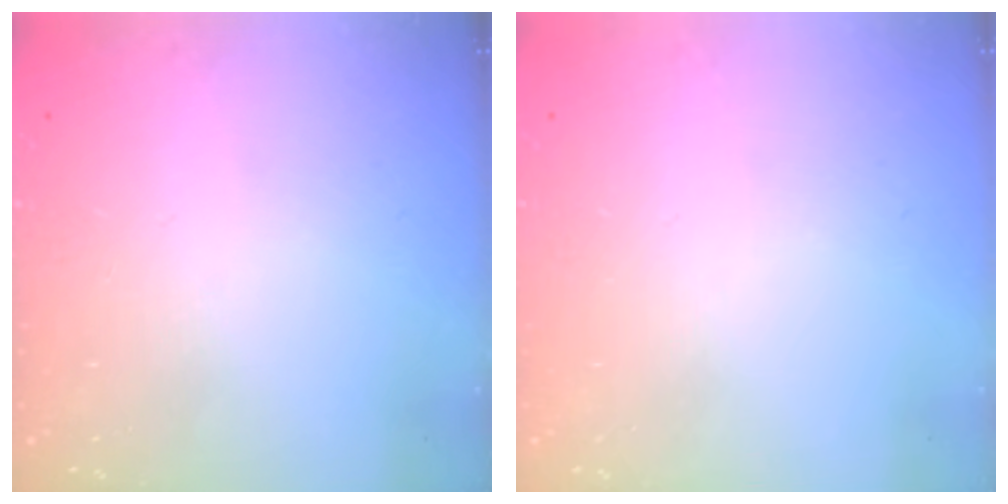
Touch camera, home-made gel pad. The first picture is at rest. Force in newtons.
{"total": 0.0}